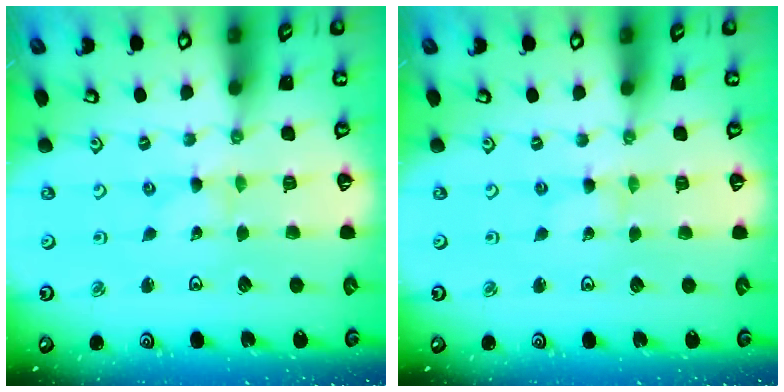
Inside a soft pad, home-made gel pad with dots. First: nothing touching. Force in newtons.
{"total": 0.0}